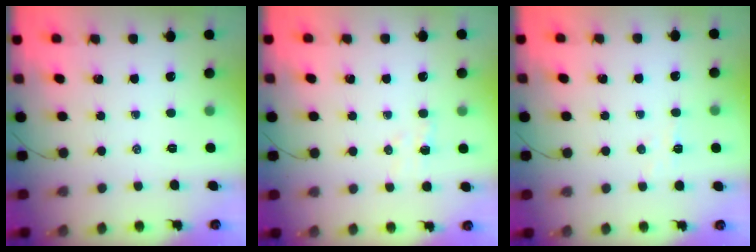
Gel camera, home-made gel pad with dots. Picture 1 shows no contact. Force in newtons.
{"total": 3.0, "press": 2.9, "slide": 0.7}
{"total": 3.7, "press": 3.5, "slide": 1.2}